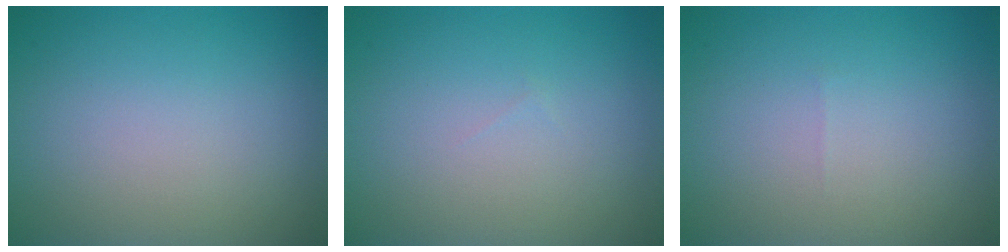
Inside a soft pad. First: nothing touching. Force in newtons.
{"total": 0.0}
{"total": 0.0}